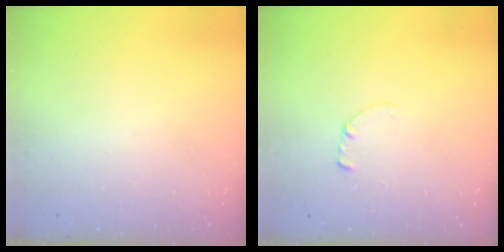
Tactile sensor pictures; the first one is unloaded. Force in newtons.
{"total": 0.7, "press": 0.7, "slide": 0.2}